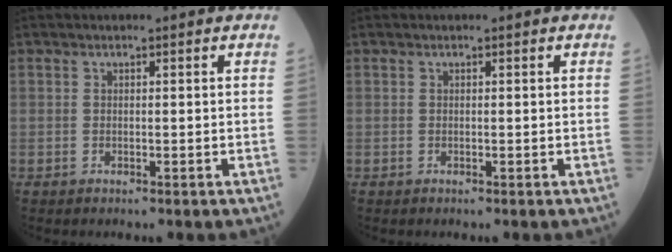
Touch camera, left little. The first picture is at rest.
{"total": 0.0}